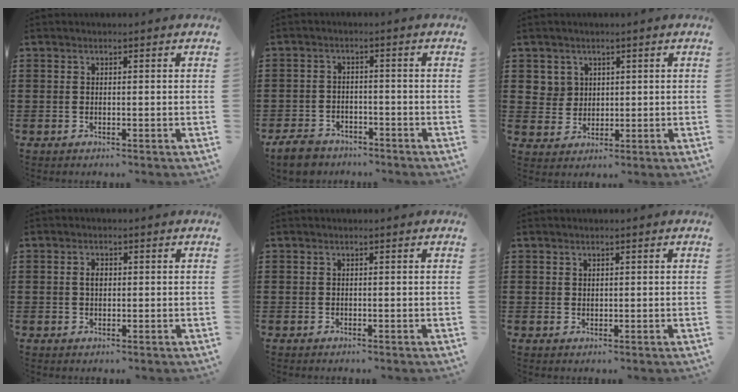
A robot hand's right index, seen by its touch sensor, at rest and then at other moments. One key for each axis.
{"total": 4.2, "fx": -3.8, "fy": 1.3, "fz": 1.0, "tx": -0.033, "ty": 0.005, "tz": -0.081}
{"total": 4.1, "fx": 1.8, "fy": 3.7, "fz": 0.6, "tx": -0.030, "ty": 0.012, "tz": 0.035}
{"total": 1.8, "fx": 0.3, "fy": 1.1, "fz": 1.4, "tx": -0.030, "ty": 0.007, "tz": 0.003}
{"total": 0.0}
{"total": 0.9, "fx": 0.6, "fy": 0.6, "fz": 0.2, "tx": -0.006, "ty": 0.002, "tz": 0.012}